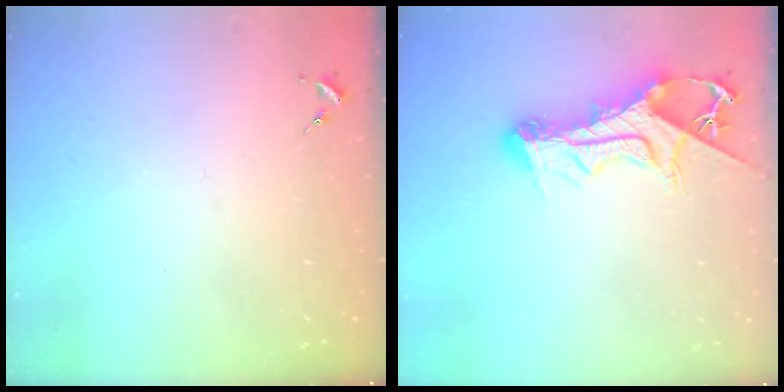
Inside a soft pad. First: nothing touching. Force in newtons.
{"total": 14.1, "press": 14.0, "slide": 1.6}